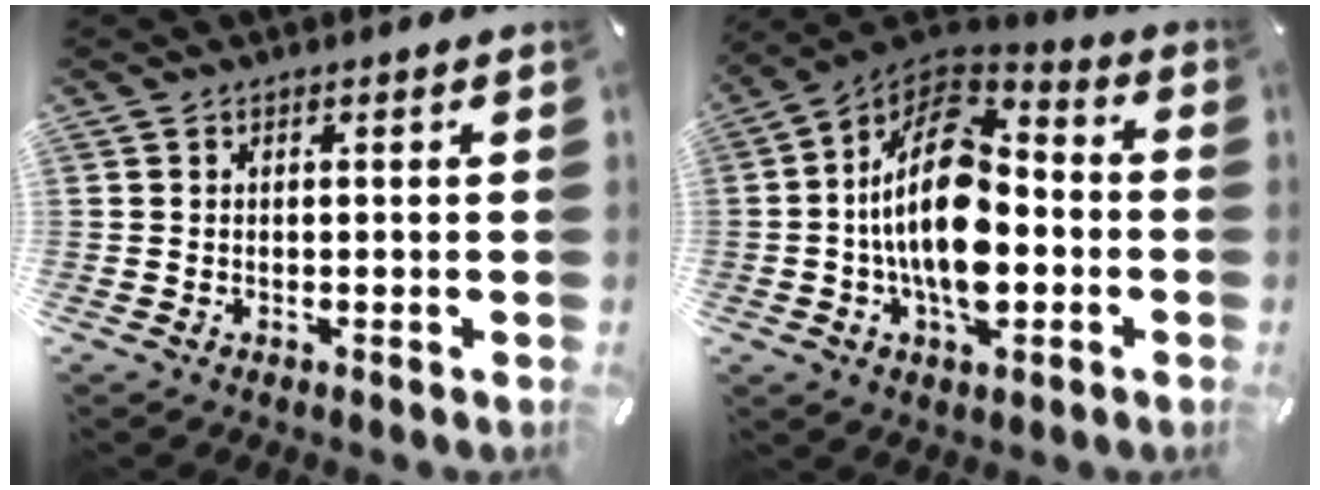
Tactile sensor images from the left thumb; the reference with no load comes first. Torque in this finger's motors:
{"motor_torque": [1.43, 1.75, 2.70, 0.07, 0.76]}